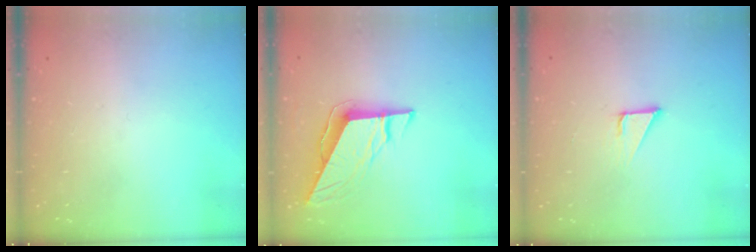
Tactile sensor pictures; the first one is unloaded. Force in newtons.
{"total": 9.1, "press": 9.1, "slide": 0.3}
{"total": 2.1, "press": 2.1, "slide": 0.1}